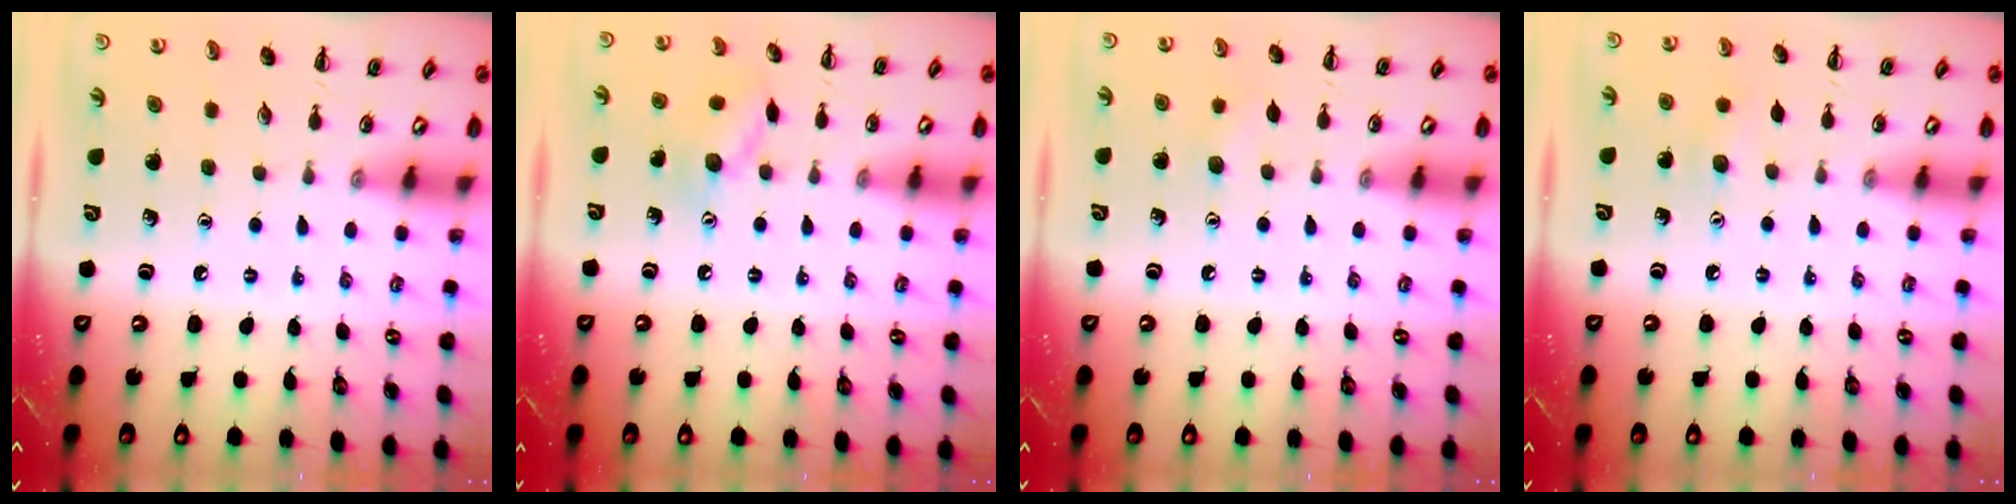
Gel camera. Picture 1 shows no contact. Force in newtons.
{"total": 8.9, "press": 8.8, "slide": 1.0}
{"total": 5.2, "press": 5.0, "slide": 1.3}
{"total": 5.4, "press": 5.3, "slide": 1.2}